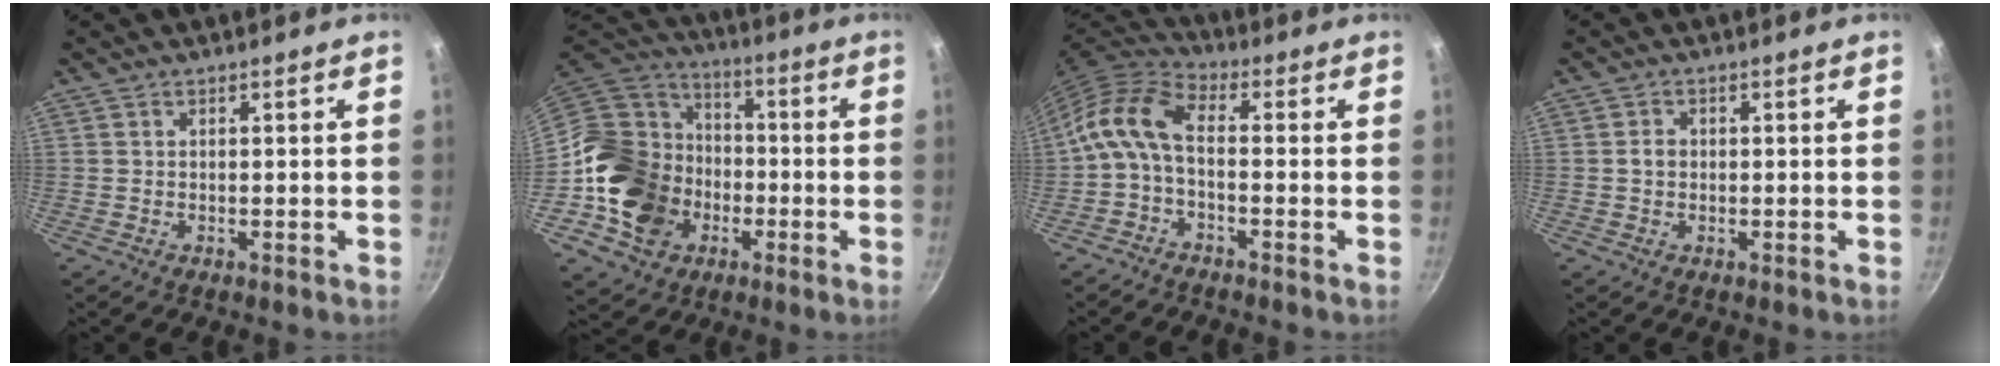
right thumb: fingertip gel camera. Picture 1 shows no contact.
{"total": 21.2, "force": [-6.2, 17.0, 11.1], "torque": [-0.200, 0.054, -0.109]}
{"total": 9.4, "force": [-1.1, 4.8, 8.1], "torque": [-0.162, 0.030, -0.038]}
{"total": 1.8, "force": [0.0, 1.5, 1.0], "torque": [-0.015, 0.006, -0.002]}